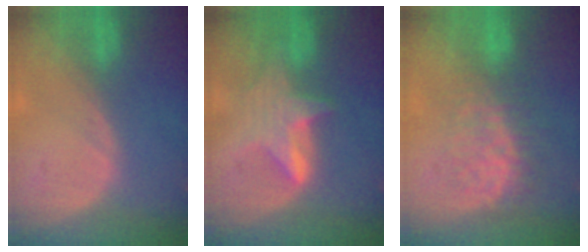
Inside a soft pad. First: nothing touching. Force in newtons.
{"total": 5.6, "press": 5.6, "slide": 0.4}
{"total": 8.3, "press": 7.2, "slide": 4.0}